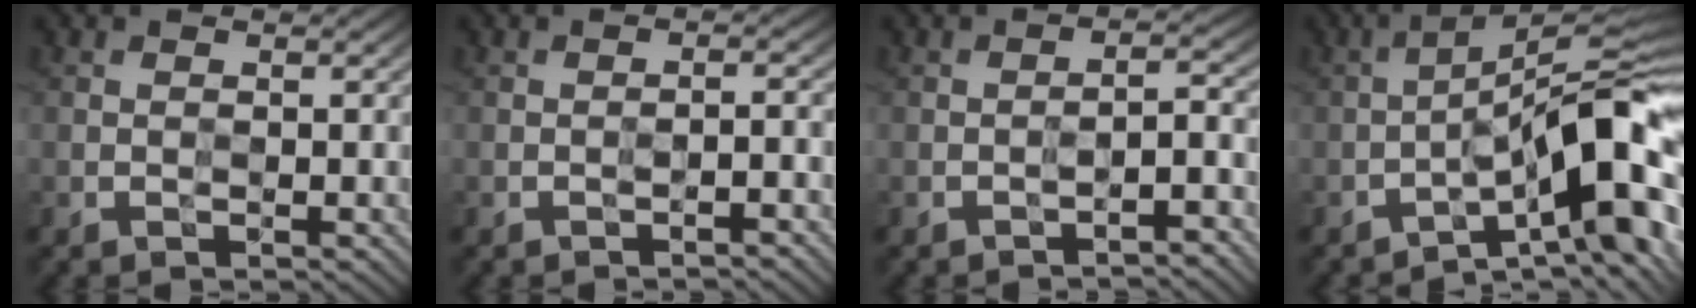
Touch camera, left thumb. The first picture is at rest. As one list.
[{"total": 1.8, "force": [-1.2, 0.2, 1.4], "torque": [-0.022, 0.009, -0.026]}, {"total": 3.2, "force": [-2.4, 0.3, 2.1], "torque": [-0.036, 0.015, -0.043]}, {"total": 13.2, "force": [-4.4, 3.2, 12.0], "torque": [-0.177, 0.014, -0.078]}]